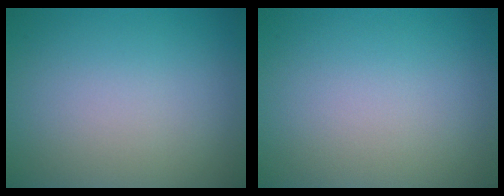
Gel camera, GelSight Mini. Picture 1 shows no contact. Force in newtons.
{"total": 0.0}